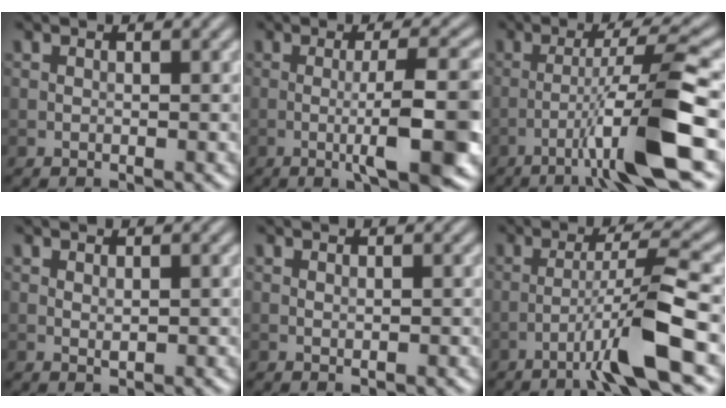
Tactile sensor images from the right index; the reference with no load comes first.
{"total": 7.8, "force": [-1.5, 1.3, 7.5], "torque": [-0.106, 0.007, -0.029]}
{"total": 8.0, "force": [-3.1, 0.2, 7.3], "torque": [-0.120, 0.018, -0.055]}
{"total": 0.6, "force": [0.3, 0.2, 0.4], "torque": [-0.010, -0.003, 0.008]}
{"total": 0.0}
{"total": 6.5, "force": [-3.1, 0.0, 5.7], "torque": [-0.093, 0.019, -0.062]}